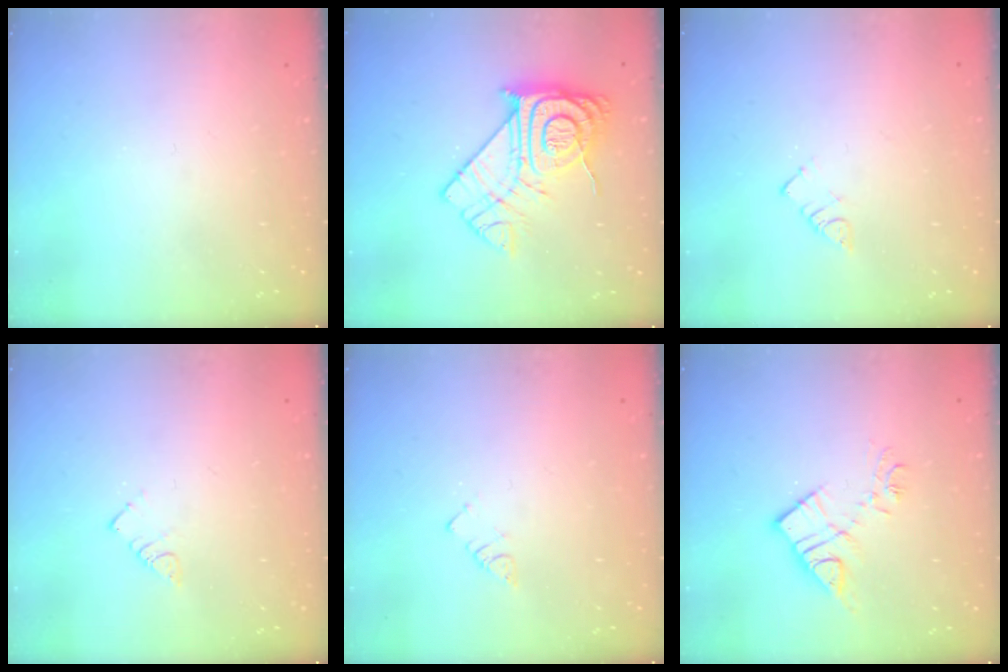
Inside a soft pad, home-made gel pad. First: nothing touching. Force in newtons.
{"total": 16.7, "press": 16.6, "slide": 1.2}
{"total": 2.9, "press": 2.9, "slide": 0.2}
{"total": 3.5, "press": 3.4, "slide": 0.2}
{"total": 2.3, "press": 2.3, "slide": 0.4}
{"total": 10.8, "press": 10.8, "slide": 0.5}